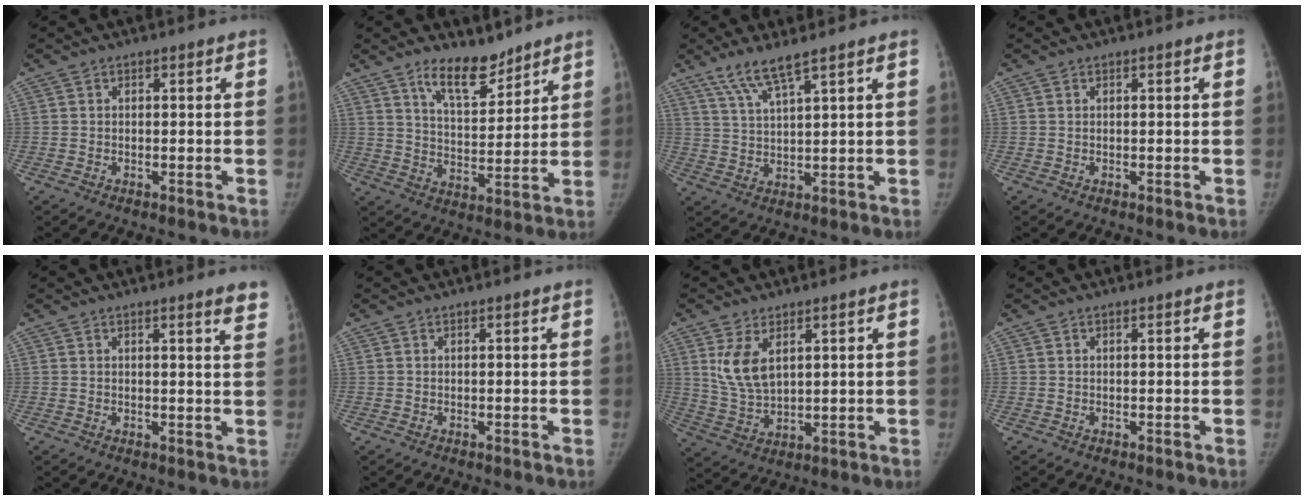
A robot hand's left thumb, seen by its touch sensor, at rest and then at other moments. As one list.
[{"total": 9.4, "force": [7.2, 3.6, 4.8], "torque": [-0.053, -0.058, 0.131]}, {"total": 6.2, "force": [4.6, 0.5, 4.2], "torque": [-0.087, -0.021, 0.095]}, {"total": 0.0}, {"total": 4.2, "force": [3.2, 0.2, 2.8], "torque": [-0.023, -0.013, 0.031]}, {"total": 0.0}, {"total": 7.8, "force": [3.2, 4.1, 5.8], "torque": [-0.098, -0.015, 0.075]}, {"total": 0.0}]